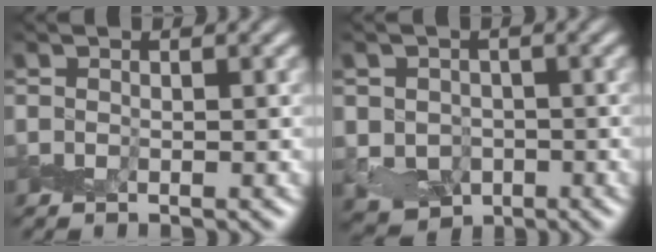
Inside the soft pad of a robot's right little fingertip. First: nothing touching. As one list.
[{"total": 5.7, "force": [-1.9, 5.0, 2.0], "torque": [-0.018, -0.012, -0.042]}]